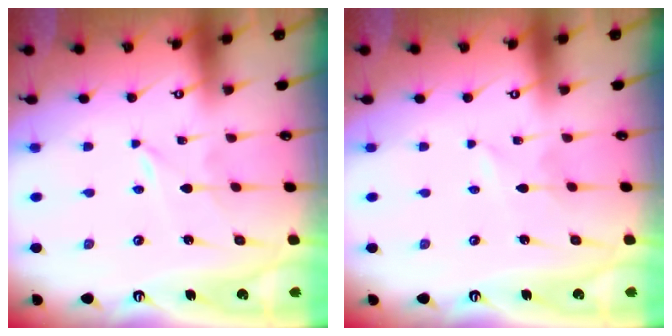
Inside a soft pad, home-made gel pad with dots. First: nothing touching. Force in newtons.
{"total": 1.0, "press": 1.0, "slide": 0.1}